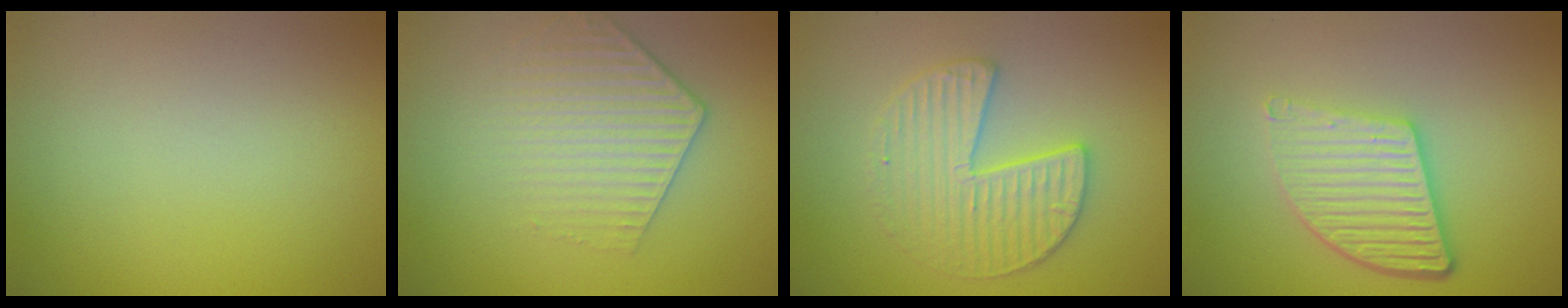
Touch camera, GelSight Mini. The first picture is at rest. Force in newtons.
{"total": 3.2, "press": 2.8, "slide": 1.5}
{"total": 3.5, "press": 3.4, "slide": 0.6}
{"total": 5.2, "press": 3.8, "slide": 3.6}